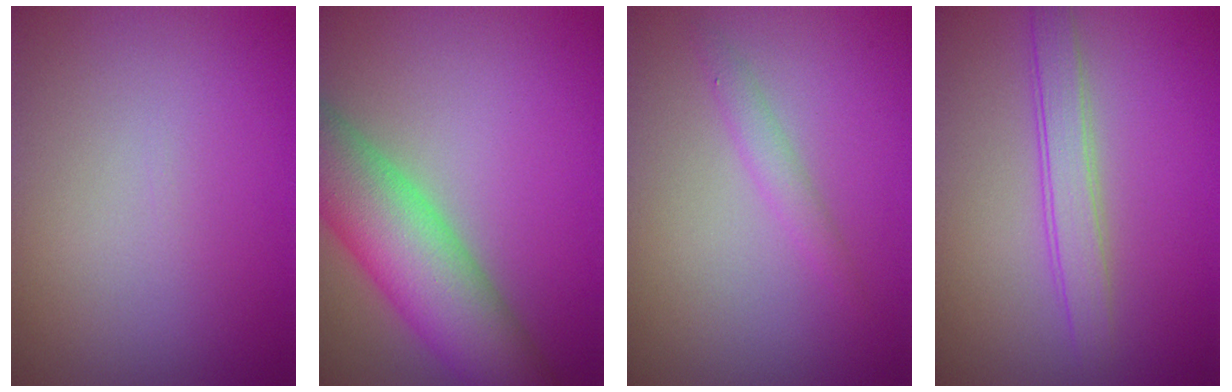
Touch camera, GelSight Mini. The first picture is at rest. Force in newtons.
{"total": 9.5, "press": 9.5, "slide": 0.7}
{"total": 1.4, "press": 1.4, "slide": 0.1}
{"total": 2.8, "press": 2.7, "slide": 0.1}